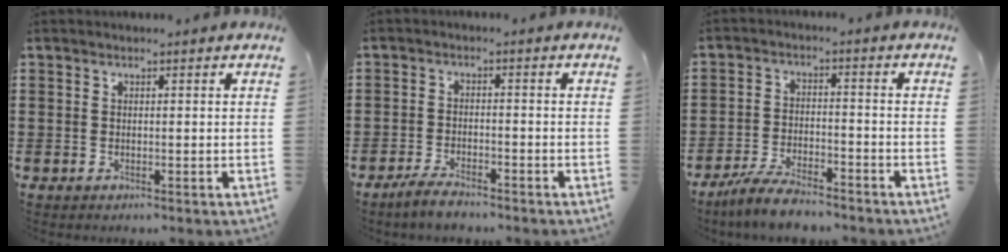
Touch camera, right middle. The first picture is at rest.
{"total": 3.0, "force": [-2.7, 0.4, 1.2], "torque": [-0.030, 0.002, -0.056]}
{"total": 5.8, "force": [-5.2, 0.8, 2.5], "torque": [-0.054, -0.001, -0.101]}